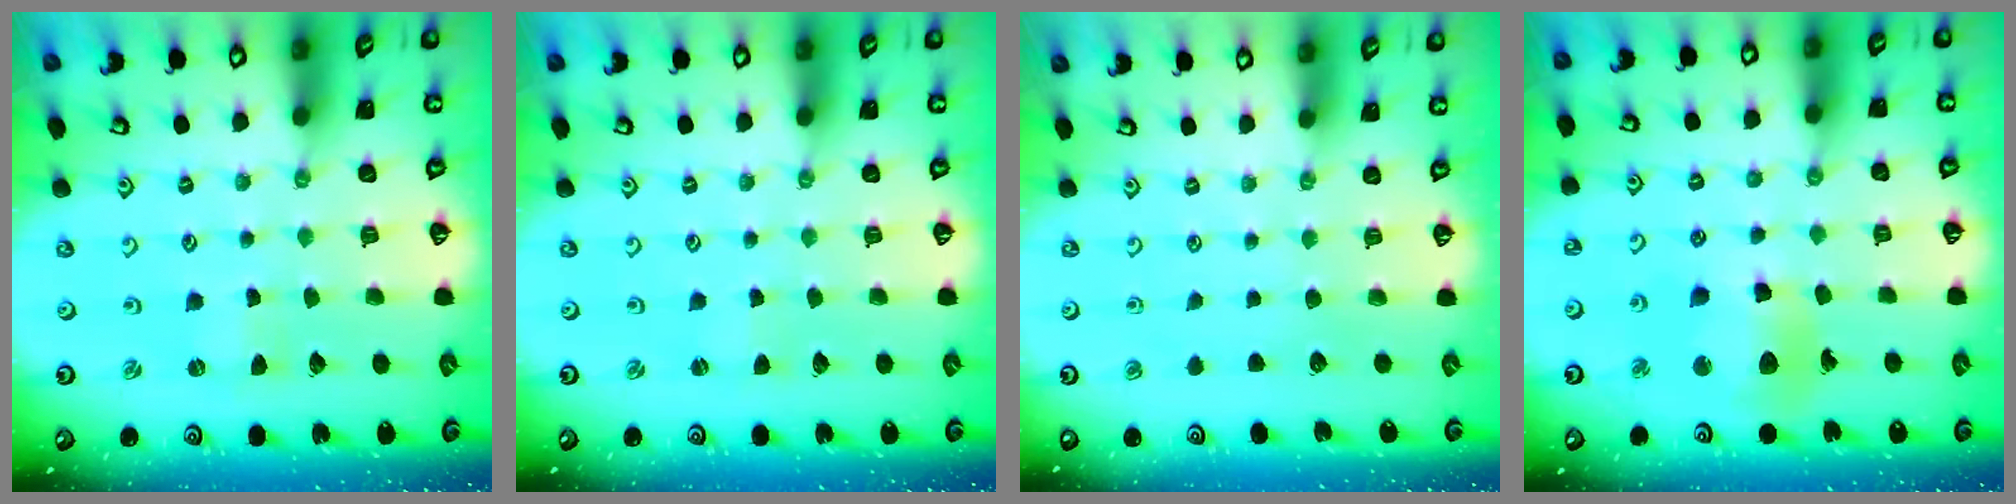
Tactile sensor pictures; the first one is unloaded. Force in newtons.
{"total": 0.5, "press": 0.5, "slide": 0.1}
{"total": 0.0}
{"total": 12.6, "press": 12.5, "slide": 1.8}